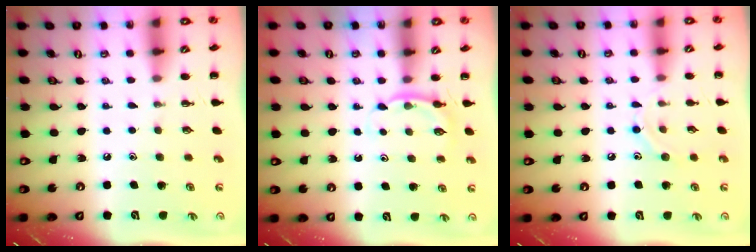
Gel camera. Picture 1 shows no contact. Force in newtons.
{"total": 4.5, "press": 4.4, "slide": 1.1}
{"total": 7.0, "press": 6.9, "slide": 1.2}